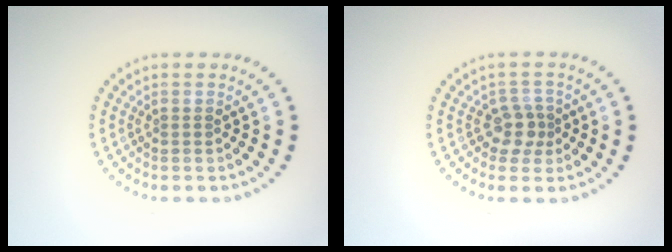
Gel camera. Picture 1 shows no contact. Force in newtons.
{"total": 2.2, "press": 1.8, "slide": 1.2}